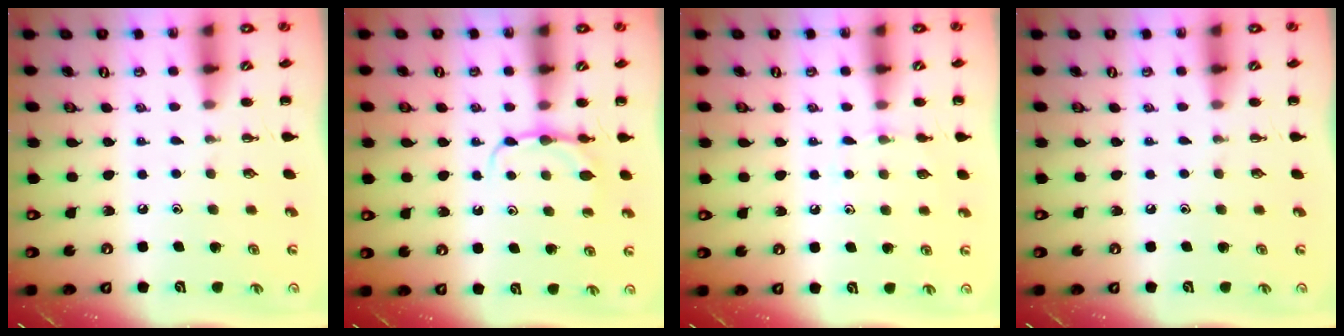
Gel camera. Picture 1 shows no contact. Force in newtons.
{"total": 5.0, "press": 4.8, "slide": 1.4}
{"total": 4.8, "press": 4.5, "slide": 1.5}
{"total": 0.0}